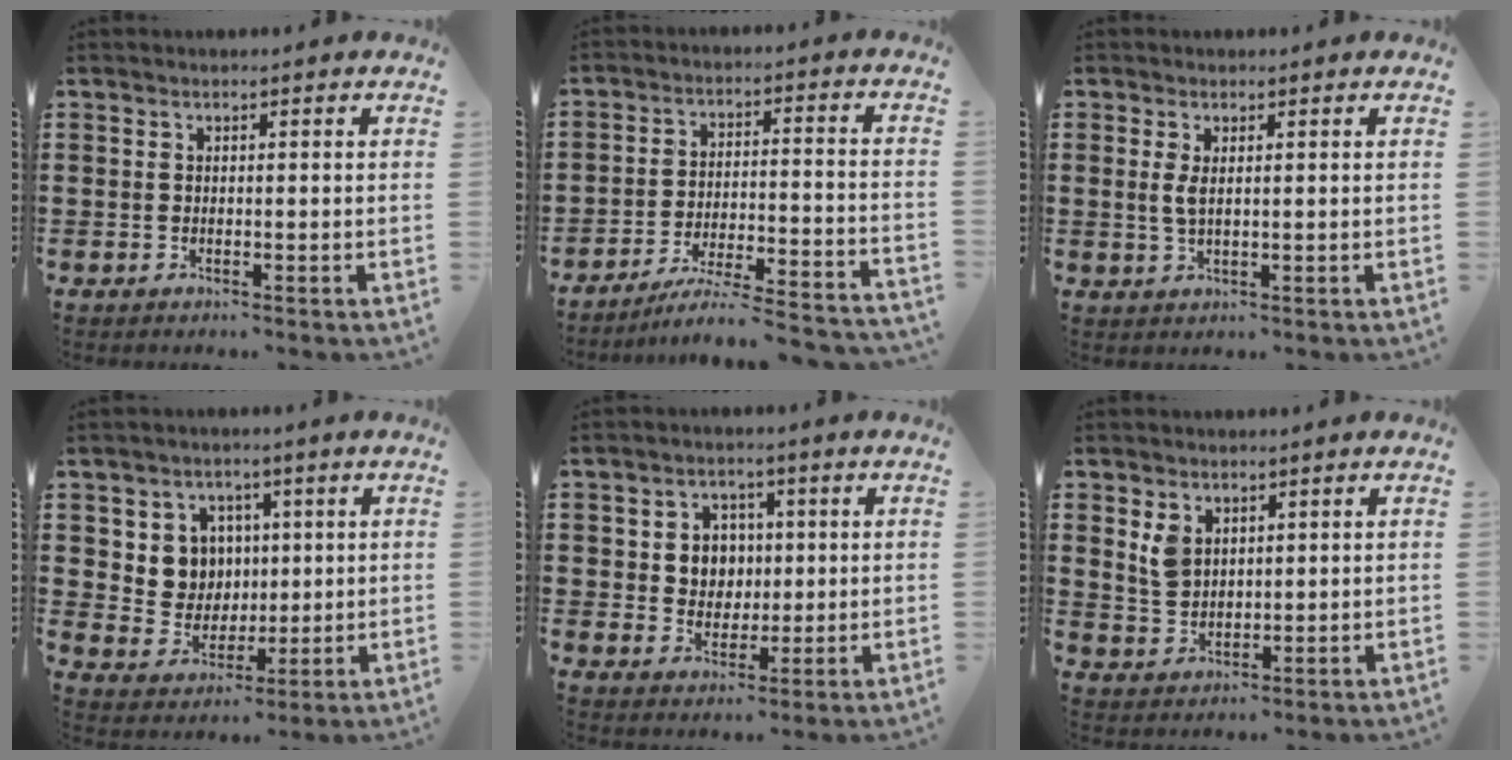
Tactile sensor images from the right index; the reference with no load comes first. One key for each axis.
{"total": 5.9, "fx": -5.4, "fy": -0.3, "fz": 2.4, "tx": -0.044, "ty": -0.012, "tz": -0.108}
{"total": 2.2, "fx": 0.4, "fy": 0.7, "fz": 2.0, "tx": -0.048, "ty": 0.000, "tz": 0.004}
{"total": 6.3, "fx": 2.4, "fy": 5.7, "fz": 1.0, "tx": -0.052, "ty": 0.007, "tz": 0.046}
{"total": 4.8, "fx": 0.8, "fy": 4.5, "fz": 1.5, "tx": -0.042, "ty": 0.013, "tz": 0.009}
{"total": 3.9, "fx": 2.1, "fy": 2.7, "fz": 1.8, "tx": -0.046, "ty": 0.010, "tz": 0.040}